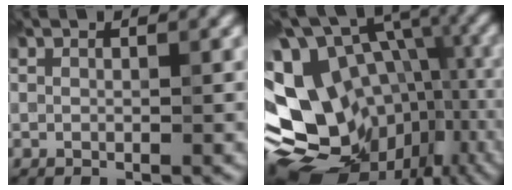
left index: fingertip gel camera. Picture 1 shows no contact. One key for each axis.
{"total": 18.9, "fx": -5.3, "fy": 13.7, "fz": 11.8, "tx": -0.210, "ty": -0.004, "tz": -0.033}